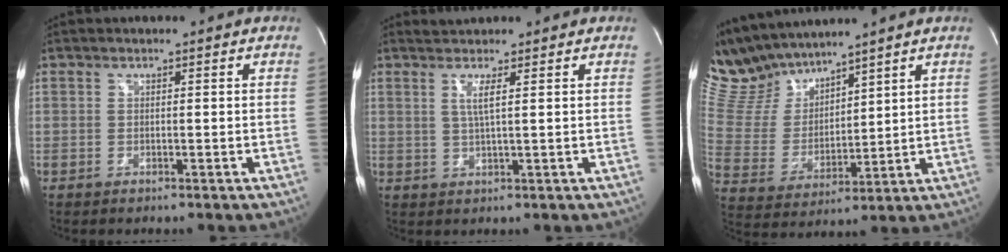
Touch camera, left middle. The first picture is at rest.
{"total": 3.6, "force": [1.8, -0.2, 3.1], "torque": [-0.066, 0.001, 0.034]}
{"total": 10.9, "force": [10.3, 2.8, 2.1], "torque": [-0.068, 0.017, 0.223]}